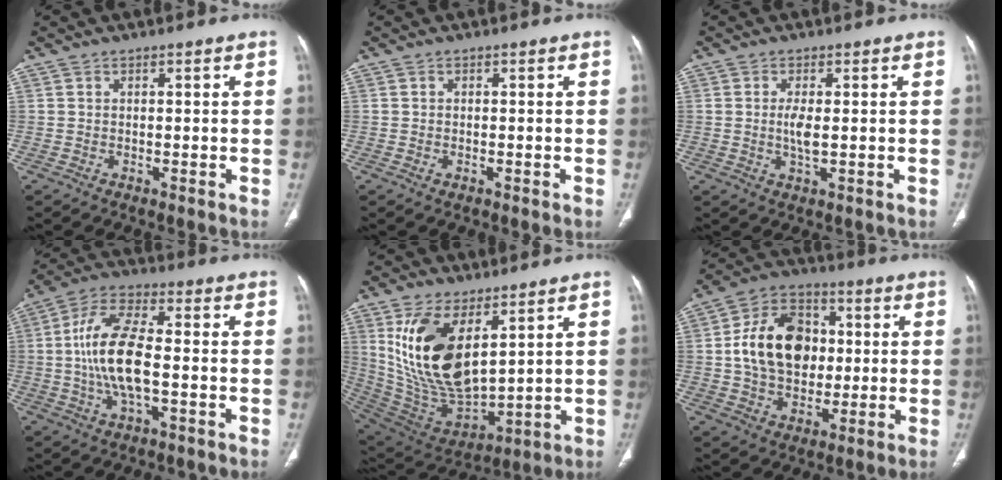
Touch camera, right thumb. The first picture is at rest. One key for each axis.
{"total": 15.1, "fx": -6.9, "fy": 9.6, "fz": 9.4, "tx": -0.129, "ty": 0.029, "tz": -0.095}
{"total": 3.2, "fx": 0.1, "fy": 0.9, "fz": 3.1, "tx": -0.069, "ty": -0.007, "tz": 0.003}
{"total": 13.6, "fx": -1.2, "fy": 5.6, "fz": 12.4, "tx": -0.255, "ty": 0.020, "tz": -0.027}
{"total": 19.5, "fx": 7.1, "fy": 9.6, "fz": 15.4, "tx": -0.280, "ty": -0.031, "tz": 0.158}
{"total": 16.9, "fx": 1.4, "fy": 12.4, "fz": 11.4, "tx": -0.162, "ty": 0.017, "tz": 0.023}